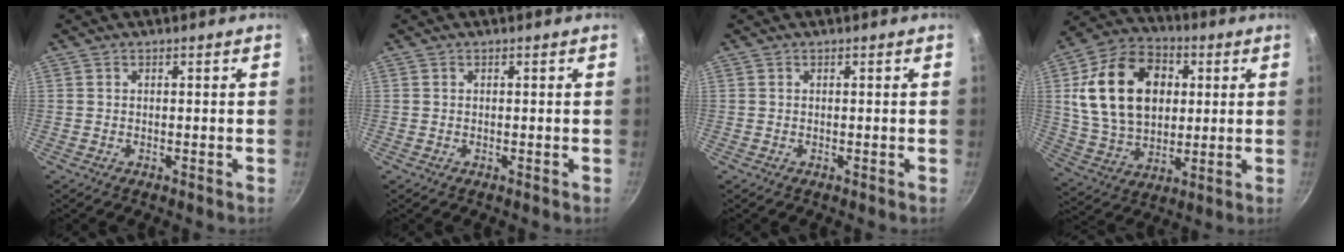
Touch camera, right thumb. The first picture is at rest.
{"total": 0.0}
{"total": 0.0}
{"total": 20.7, "force": [4.0, 14.8, 14.0], "torque": [-0.226, 0.005, 0.070]}